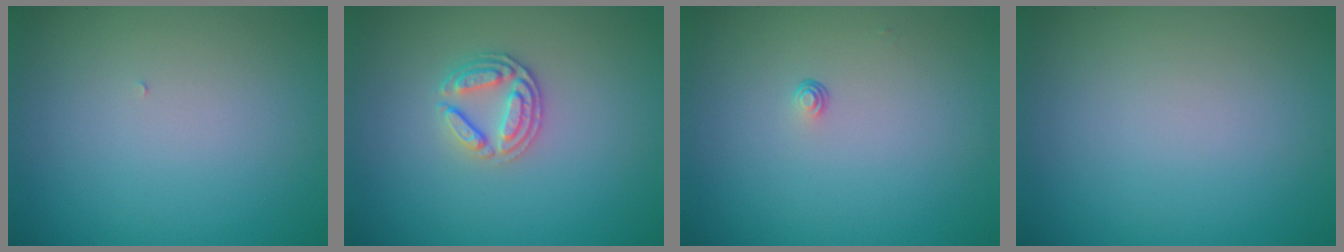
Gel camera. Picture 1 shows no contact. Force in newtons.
{"total": 2.6, "press": 2.5, "slide": 0.8}
{"total": 0.6, "press": 0.3, "slide": 0.5}
{"total": 0.0}